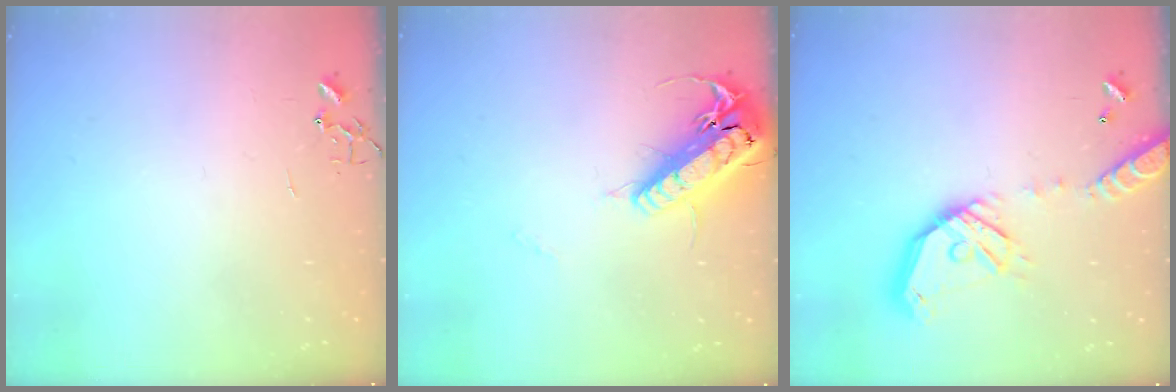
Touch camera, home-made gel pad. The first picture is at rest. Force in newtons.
{"total": 19.2, "press": 18.9, "slide": 3.3}
{"total": 19.5, "press": 19.2, "slide": 3.4}